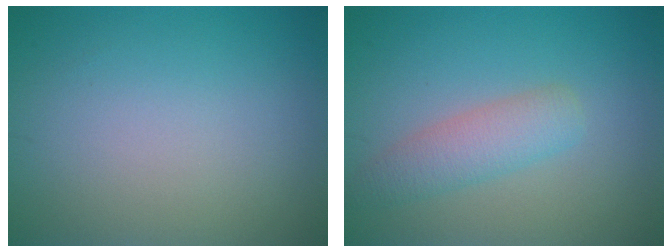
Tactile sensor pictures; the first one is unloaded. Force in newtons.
{"total": 3.0, "press": 3.0, "slide": 0.2}